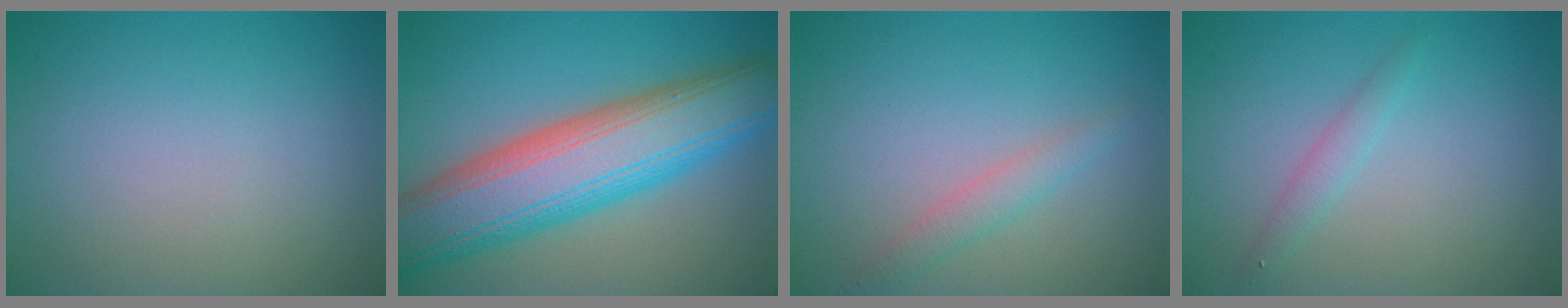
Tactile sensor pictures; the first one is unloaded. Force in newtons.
{"total": 11.8, "press": 11.8, "slide": 0.4}
{"total": 1.7, "press": 1.7, "slide": 0.0}
{"total": 1.3, "press": 1.3, "slide": 0.0}